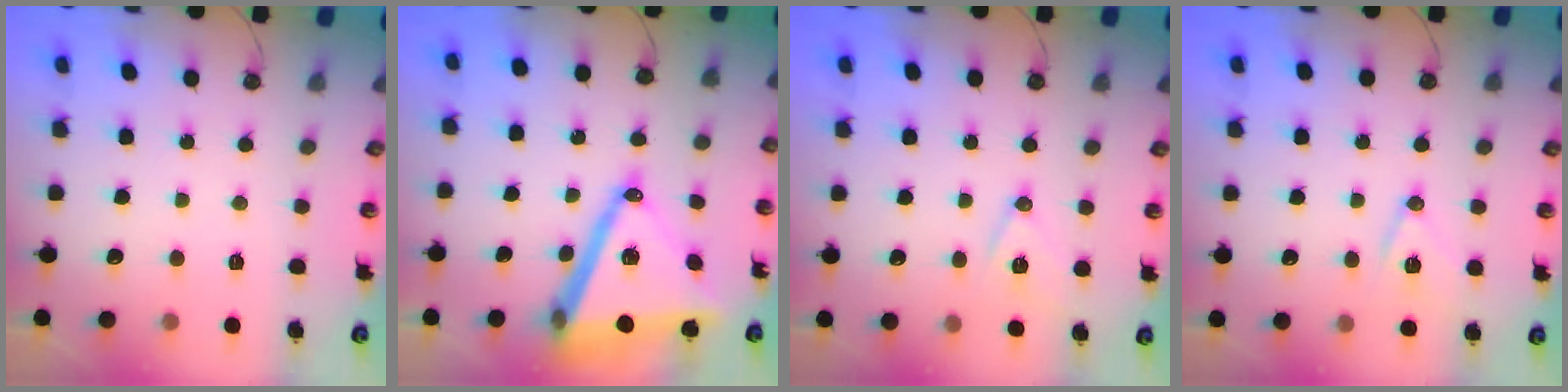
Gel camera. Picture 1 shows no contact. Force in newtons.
{"total": 21.9, "press": 21.6, "slide": 3.7}
{"total": 10.3, "press": 9.7, "slide": 3.4}
{"total": 10.8, "press": 10.3, "slide": 3.3}